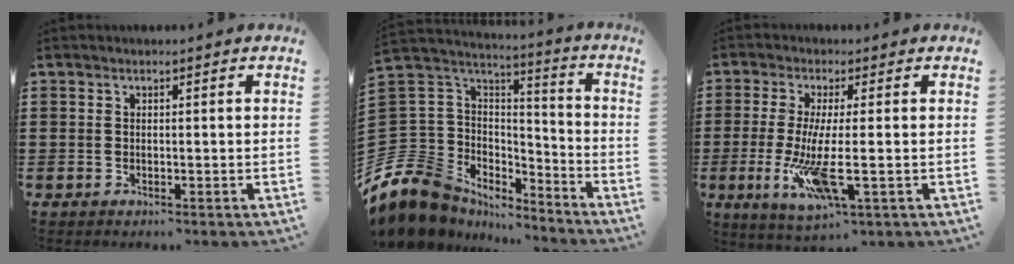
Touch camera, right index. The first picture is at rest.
{"total": 10.9, "force": [-7.2, 8.0, 2.1], "torque": [-0.103, -0.005, -0.140]}
{"total": 9.1, "force": [-1.8, 1.4, 8.9], "torque": [-0.196, -0.028, -0.035]}